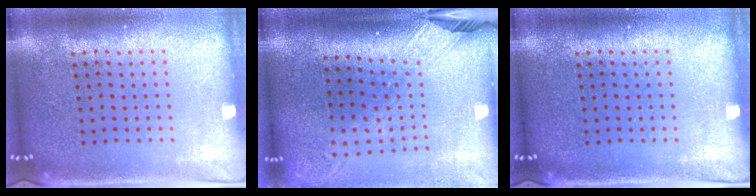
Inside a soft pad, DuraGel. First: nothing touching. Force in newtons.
{"total": 2.5, "press": 1.9, "slide": 1.7}
{"total": 0.0}